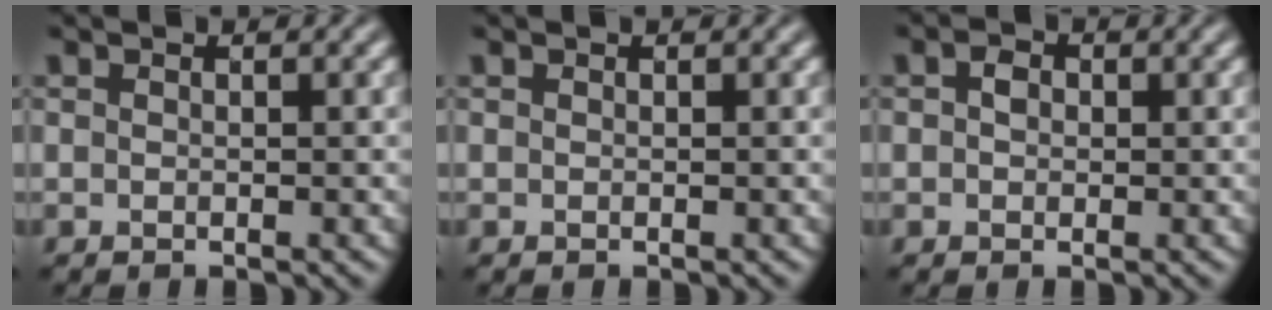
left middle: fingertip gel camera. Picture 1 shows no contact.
{"total": 0.0}
{"total": 1.3, "force": [0.1, 1.0, 0.8], "torque": [-0.015, 0.002, -0.003]}